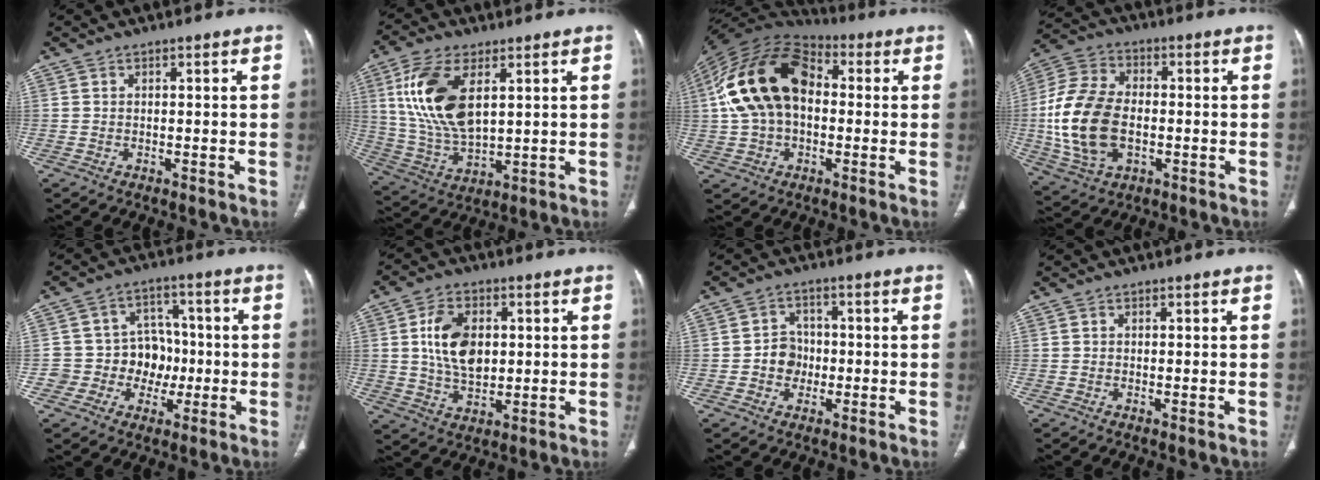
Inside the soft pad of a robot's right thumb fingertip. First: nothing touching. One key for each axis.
{"total": 16.0, "fx": 4.8, "fy": 8.0, "fz": 12.9, "tx": -0.264, "ty": -0.017, "tz": 0.103}
{"total": 19.4, "fx": 1.6, "fy": 12.9, "fz": 14.4, "tx": -0.269, "ty": 0.032, "tz": 0.022}
{"total": 17.8, "fx": -1.6, "fy": 11.4, "fz": 13.5, "tx": -0.275, "ty": 0.012, "tz": -0.023}
{"total": 9.7, "fx": -1.7, "fy": 8.9, "fz": 3.6, "tx": 0.006, "ty": 0.033, "tz": -0.027}
{"total": 11.0, "fx": 1.7, "fy": 7.2, "fz": 8.1, "tx": -0.131, "ty": -0.007, "tz": 0.036}
{"total": 5.0, "fx": -0.9, "fy": 4.5, "fz": 1.9, "tx": -0.003, "ty": 0.013, "tz": -0.021}
{"total": 0.5, "fx": -0.1, "fy": 0.2, "fz": 0.5, "tx": -0.013, "ty": -0.003, "tz": -0.002}